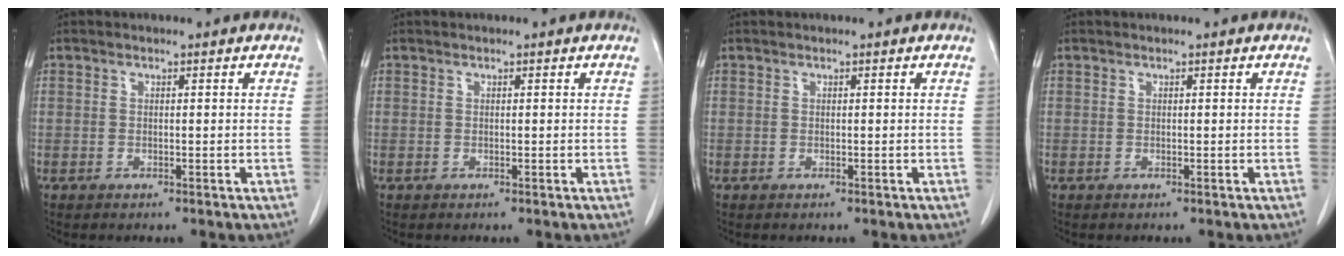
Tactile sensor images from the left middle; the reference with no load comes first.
{"total": 0.0}
{"total": 0.0}
{"total": 0.0}